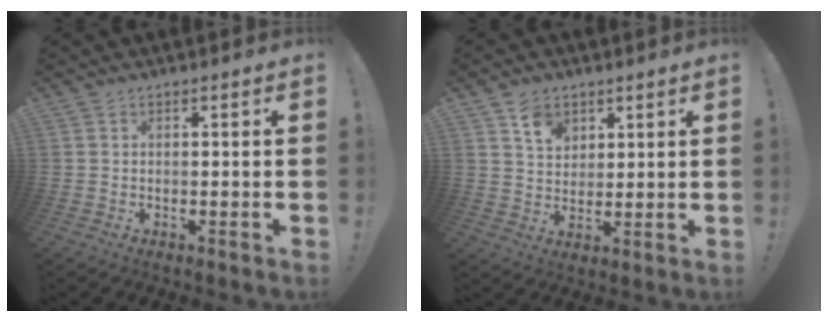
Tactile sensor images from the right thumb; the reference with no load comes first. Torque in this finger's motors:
{"motor_torque": [-0.12, -0.06, -0.48, 0.00, -0.01]}